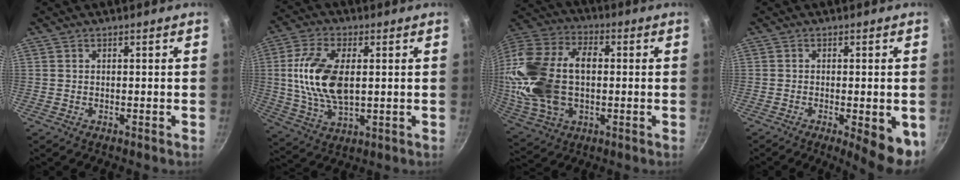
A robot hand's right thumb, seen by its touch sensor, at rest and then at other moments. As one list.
[{"total": 14.3, "force": [1.5, 7.6, 12.0], "torque": [-0.227, 0.002, 0.029]}, {"total": 24.5, "force": [0.4, 15.8, 18.7], "torque": [-0.372, 0.027, 0.009]}, {"total": 9.0, "force": [-2.8, 2.6, 8.1], "torque": [-0.090, 0.001, -0.032]}]